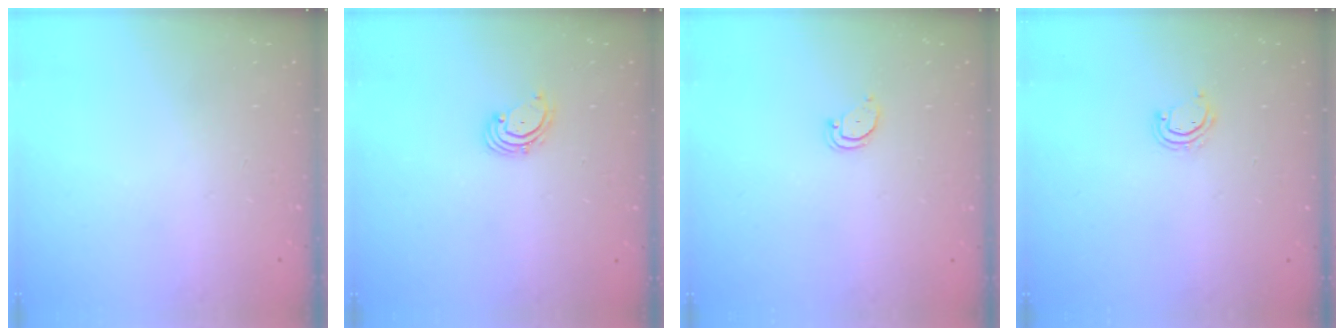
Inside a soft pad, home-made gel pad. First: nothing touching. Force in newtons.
{"total": 2.2, "press": 2.1, "slide": 0.7}
{"total": 2.4, "press": 2.4, "slide": 0.2}
{"total": 2.7, "press": 2.7, "slide": 0.2}